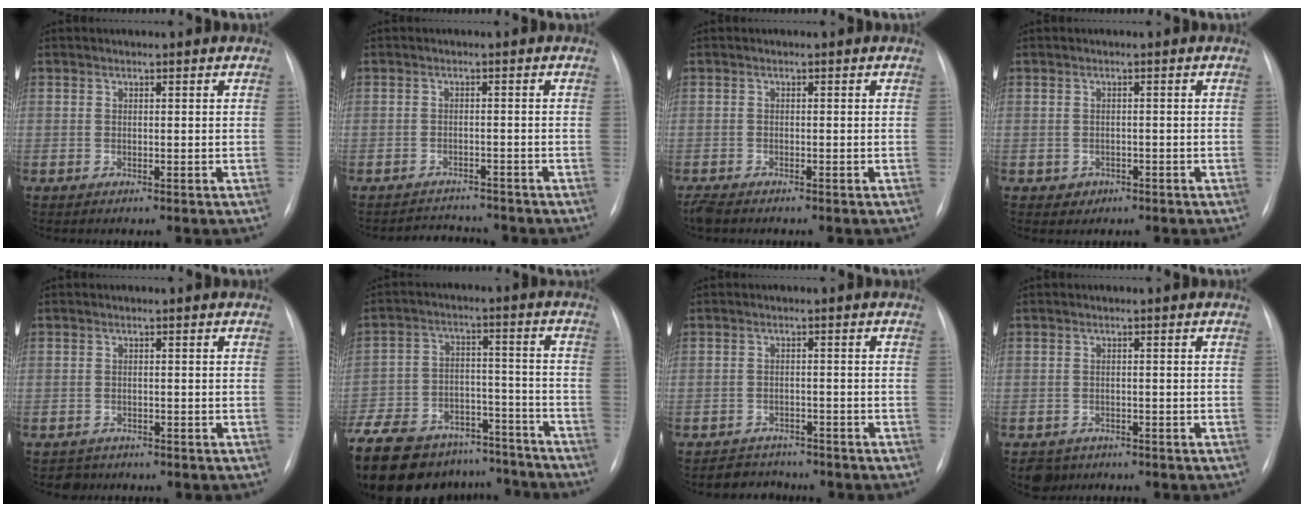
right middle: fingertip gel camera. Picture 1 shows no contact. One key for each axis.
{"total": 4.1, "fx": -4.0, "fy": 0.8, "fz": -0.1, "tx": -0.002, "ty": 0.003, "tz": -0.059}
{"total": 2.3, "fx": -2.0, "fy": 0.7, "fz": 1.0, "tx": -0.023, "ty": -0.006, "tz": -0.033}
{"total": 1.7, "fx": -0.8, "fy": 1.5, "fz": 0.2, "tx": -0.002, "ty": 0.006, "tz": -0.008}
{"total": 1.9, "fx": -1.5, "fy": 1.1, "fz": -0.4, "tx": 0.002, "ty": 0.002, "tz": -0.024}
{"total": 25.8, "fx": -21.2, "fy": 10.7, "fz": 9.9, "tx": -0.217, "ty": -0.002, "tz": -0.311}
{"total": 4.3, "fx": -3.8, "fy": 1.9, "fz": -0.4, "tx": 0.007, "ty": 0.004, "tz": -0.057}
{"total": 3.1, "fx": -2.3, "fy": 2.1, "fz": 0.0, "tx": -0.001, "ty": 0.003, "tz": -0.036}